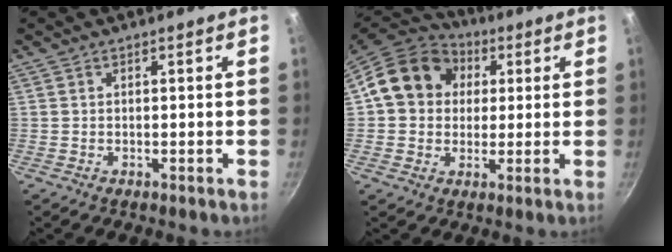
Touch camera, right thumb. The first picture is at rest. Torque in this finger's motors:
{"motor_torque": [-0.47, 2.03, 0.72, -0.61, 0.12]}